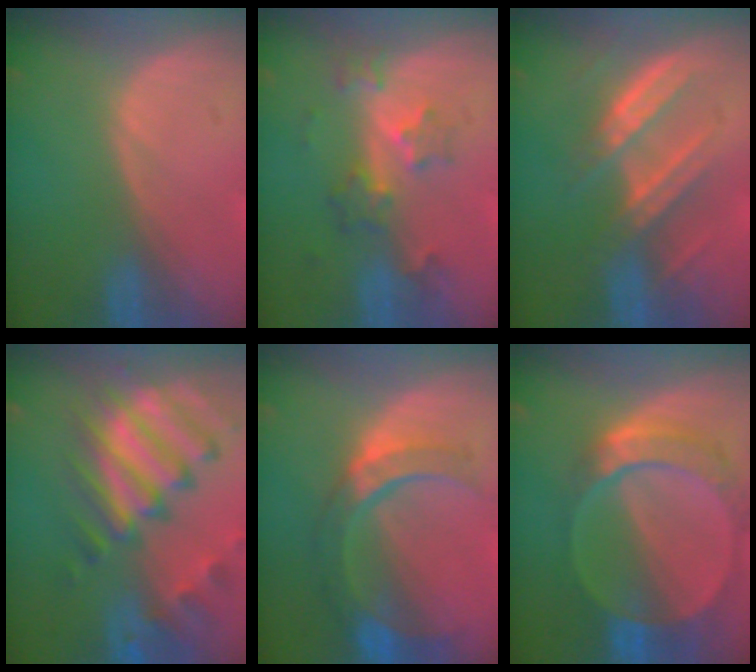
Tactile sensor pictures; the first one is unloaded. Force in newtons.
{"total": 6.1, "press": 5.4, "slide": 2.9}
{"total": 6.9, "press": 6.8, "slide": 1.0}
{"total": 11.6, "press": 10.1, "slide": 5.7}
{"total": 8.7, "press": 8.0, "slide": 3.2}
{"total": 9.5, "press": 8.2, "slide": 4.8}